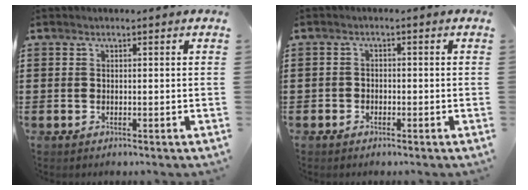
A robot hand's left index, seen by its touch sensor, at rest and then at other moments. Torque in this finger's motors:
{"motor_torque": [-0.03, 0.00, -0.04, -0.01]}